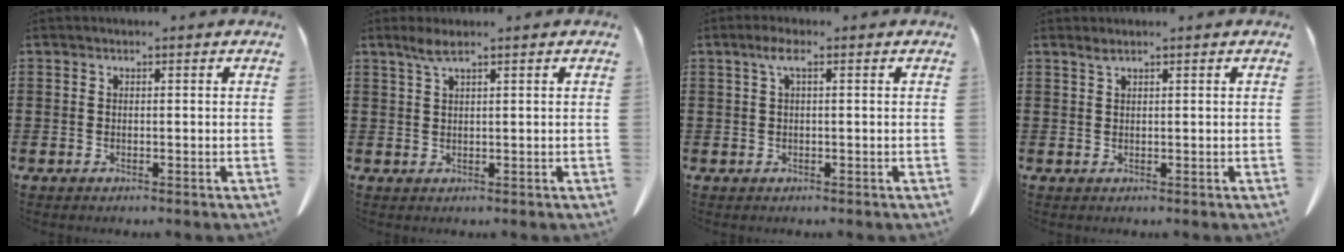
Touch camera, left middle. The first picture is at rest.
{"total": 2.4, "force": [1.5, 0.2, 1.8], "torque": [-0.041, 0.000, 0.027]}
{"total": 2.5, "force": [0.6, 0.6, 2.4], "torque": [-0.048, 0.006, 0.008]}
{"total": 1.2, "force": [0.8, 0.1, 0.9], "torque": [-0.019, -0.002, 0.015]}